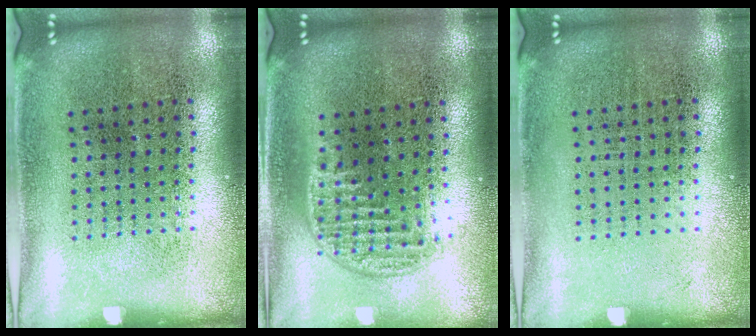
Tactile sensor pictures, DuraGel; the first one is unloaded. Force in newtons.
{"total": 1.3, "press": 1.0, "slide": 0.7}
{"total": 0.0}